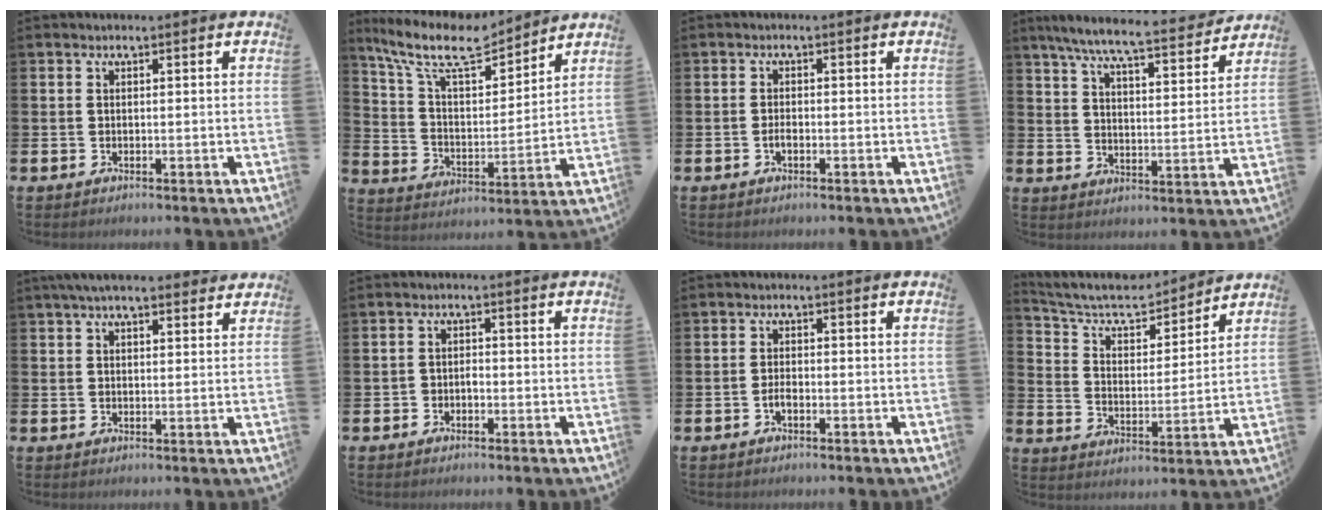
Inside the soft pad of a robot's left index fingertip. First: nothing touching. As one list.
[{"total": 10.8, "force": [9.3, 3.0, 4.7], "torque": [-0.121, -0.053, 0.162]}, {"total": 1.2, "force": [-0.6, 0.5, 0.9], "torque": [-0.018, 0.000, -0.012]}, {"total": 7.9, "force": [7.2, 0.4, 3.1], "torque": [-0.079, -0.049, 0.122]}, {"total": 4.6, "force": [3.9, 1.1, 2.0], "torque": [-0.042, -0.007, 0.071]}, {"total": 1.3, "force": [-0.7, 1.0, 0.4], "torque": [-0.002, -0.001, -0.017]}, {"total": 1.4, "force": [-0.8, 0.6, 1.0], "torque": [-0.013, -0.003, -0.017]}, {"total": 7.9, "force": [7.3, 2.3, 2.0], "torque": [-0.070, -0.056, 0.124]}]